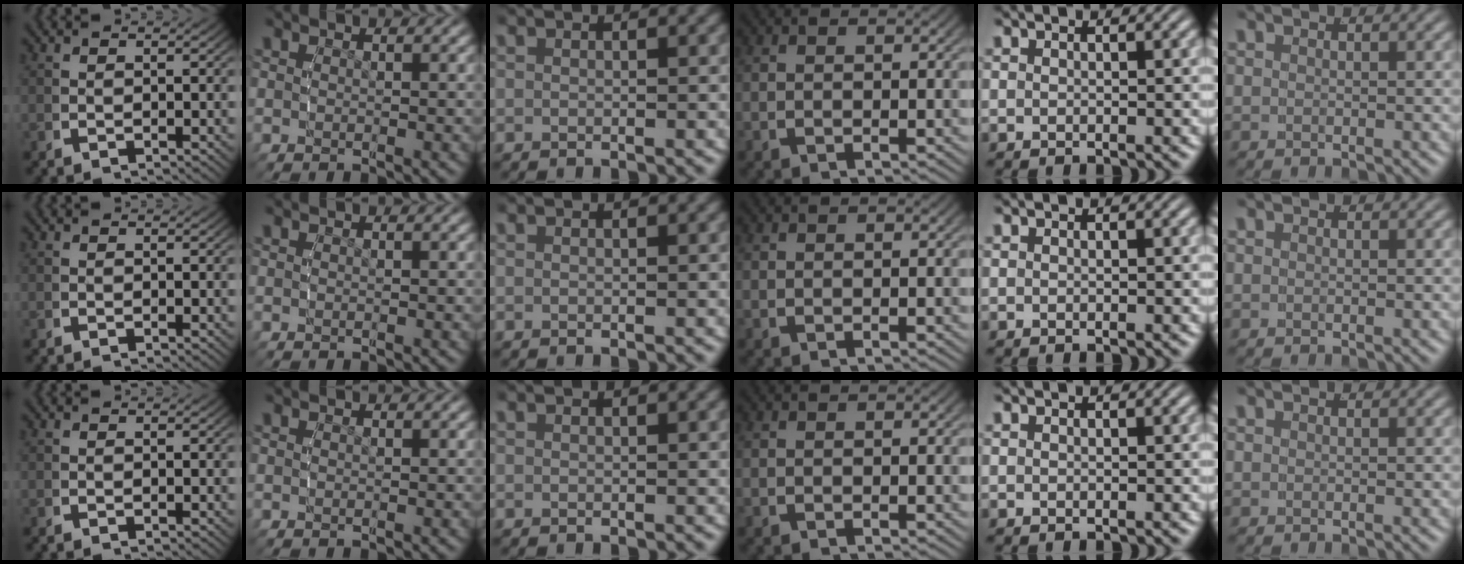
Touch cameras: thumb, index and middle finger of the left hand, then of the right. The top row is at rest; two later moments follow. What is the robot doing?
{"motion": "reach", "object": "router"}